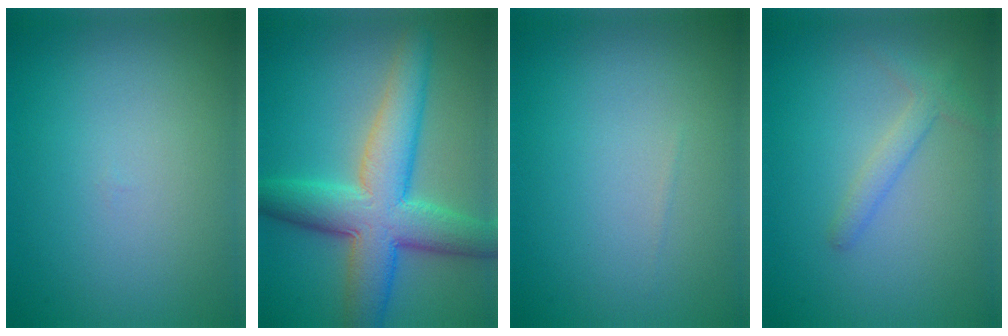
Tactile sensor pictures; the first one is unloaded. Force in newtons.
{"total": 8.9, "press": 8.9, "slide": 0.3}
{"total": 0.0}
{"total": 1.8, "press": 1.8, "slide": 0.1}